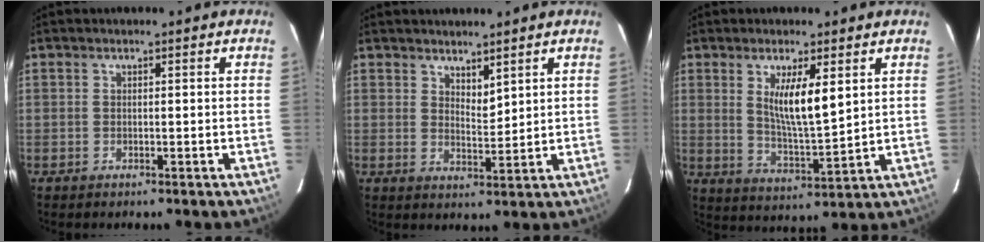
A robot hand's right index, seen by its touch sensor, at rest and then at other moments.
{"total": 3.5, "force": [2.8, 1.2, 1.6], "torque": [-0.023, -0.003, 0.049]}
{"total": 8.8, "force": [3.2, 1.9, 8.0], "torque": [-0.142, -0.013, 0.065]}